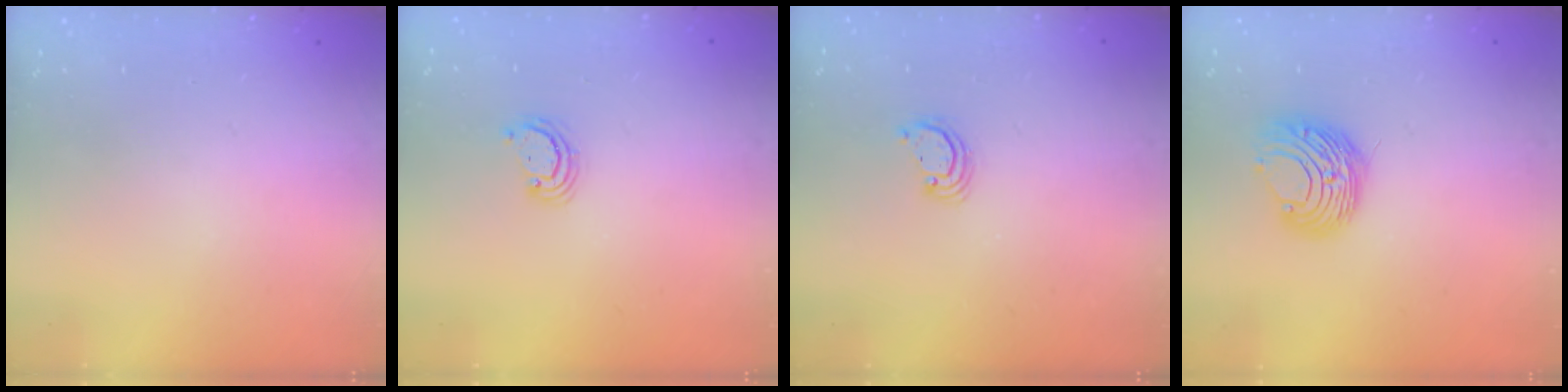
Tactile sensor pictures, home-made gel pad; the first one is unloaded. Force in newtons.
{"total": 2.5, "press": 2.5, "slide": 0.3}
{"total": 2.6, "press": 2.6, "slide": 0.2}
{"total": 9.7, "press": 9.7, "slide": 1.0}